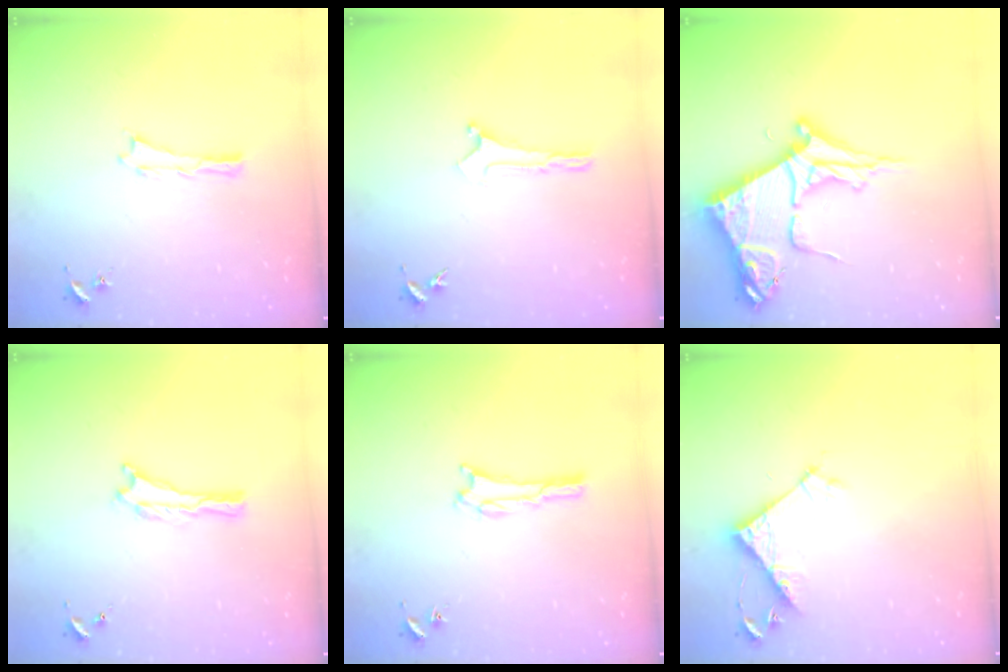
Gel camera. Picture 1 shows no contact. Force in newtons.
{"total": 0.0}
{"total": 8.8, "press": 8.7, "slide": 0.9}
{"total": 0.0}
{"total": 1.1, "press": 1.0, "slide": 0.1}
{"total": 5.8, "press": 5.8, "slide": 0.2}